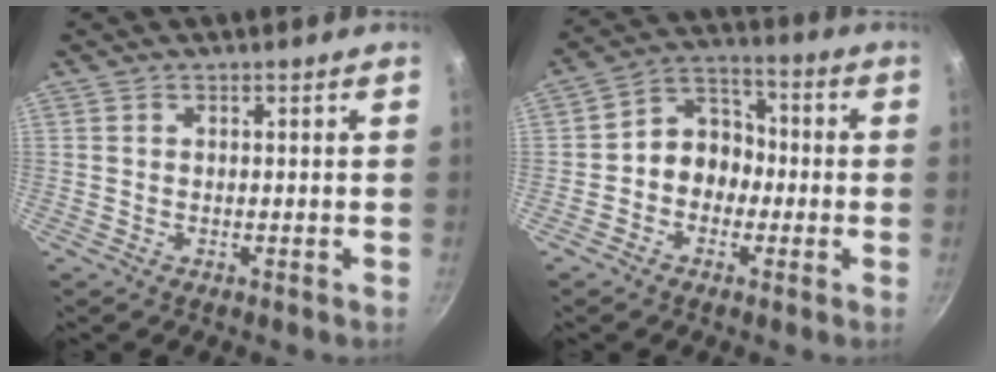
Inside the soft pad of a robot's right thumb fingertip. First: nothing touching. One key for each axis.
{"total": 8.6, "fx": -1.6, "fy": 7.2, "fz": 4.4, "tx": -0.021, "ty": 0.039, "tz": -0.043}